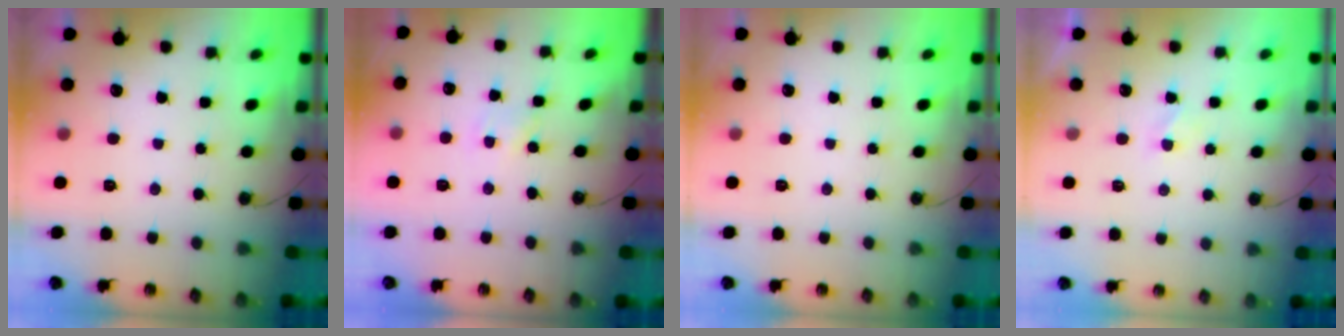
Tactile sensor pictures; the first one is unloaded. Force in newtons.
{"total": 1.8, "press": 1.7, "slide": 0.3}
{"total": 0.0}
{"total": 1.5, "press": 1.4, "slide": 0.4}